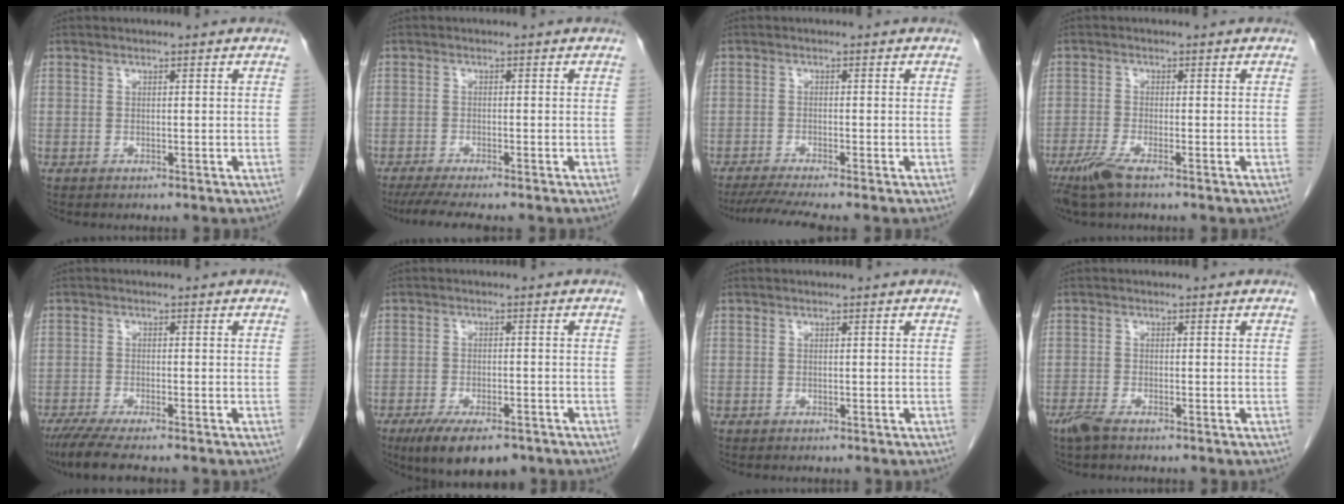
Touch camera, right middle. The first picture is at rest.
{"total": 6.3, "force": [-5.2, 0.3, 3.6], "torque": [-0.053, -0.017, -0.084]}
{"total": 5.7, "force": [-4.7, -0.8, 3.1], "torque": [-0.053, -0.018, -0.079]}
{"total": 4.2, "force": [-2.8, 0.4, 3.1], "torque": [-0.072, -0.013, -0.058]}
{"total": 7.0, "force": [-5.7, 0.3, 4.1], "torque": [-0.068, -0.020, -0.094]}
{"total": 9.3, "force": [-6.5, 3.1, 5.9], "torque": [-0.095, -0.013, -0.100]}
{"total": 0.0}
{"total": 2.4, "force": [-1.8, 0.5, 1.5], "torque": [-0.039, -0.007, -0.035]}